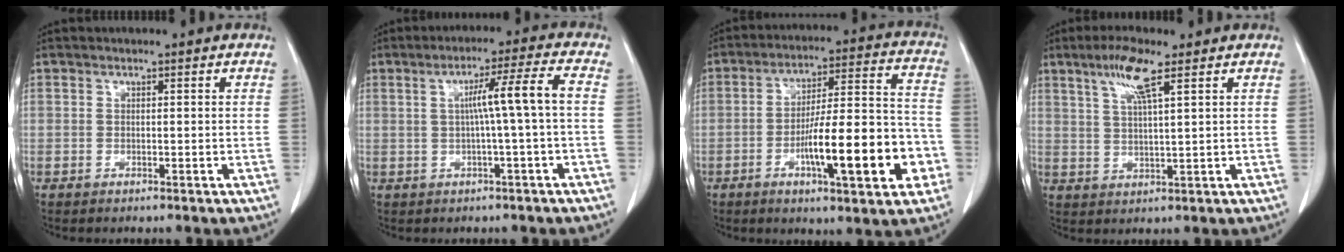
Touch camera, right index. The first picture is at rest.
{"total": 7.3, "force": [0.0, -0.9, 7.2], "torque": [-0.120, 0.016, 0.006]}
{"total": 18.4, "force": [-6.0, 3.7, 17.0], "torque": [-0.250, 0.021, -0.083]}
{"total": 7.1, "force": [3.8, 0.8, 5.8], "torque": [-0.121, 0.006, 0.076]}